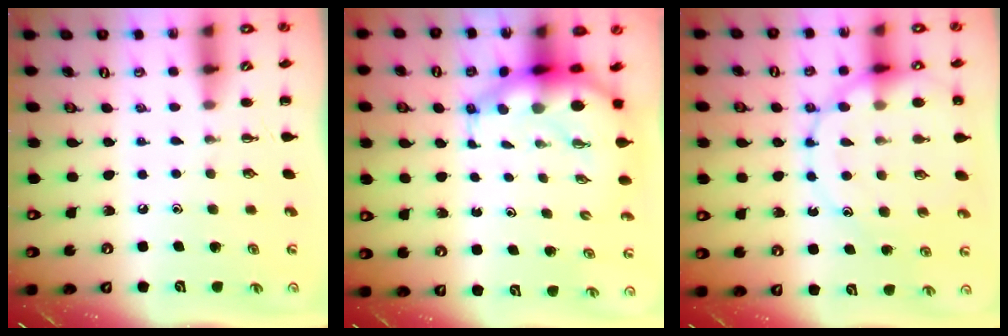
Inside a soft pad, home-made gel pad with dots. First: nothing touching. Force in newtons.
{"total": 7.2, "press": 7.0, "slide": 1.9}
{"total": 17.0, "press": 16.8, "slide": 2.8}